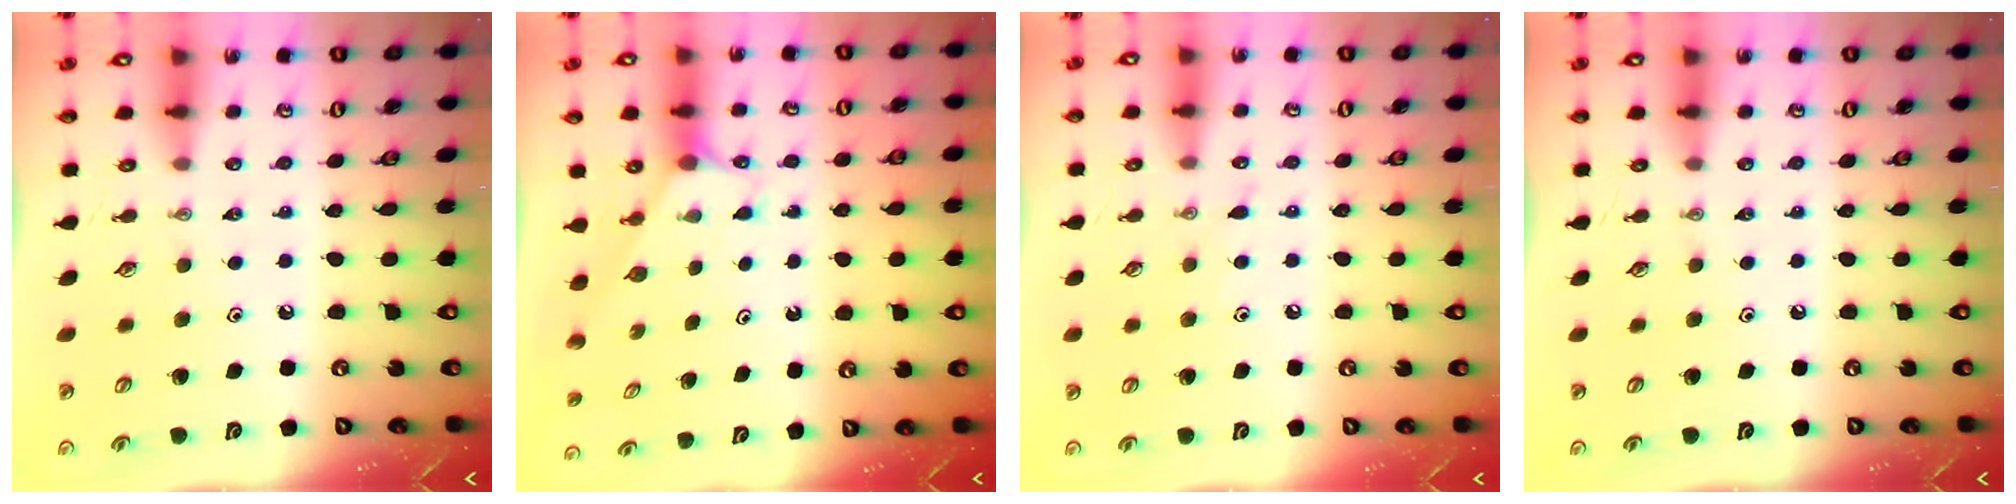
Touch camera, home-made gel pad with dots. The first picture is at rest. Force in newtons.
{"total": 2.3, "press": 2.3, "slide": 0.2}
{"total": 4.8, "press": 4.8, "slide": 0.7}
{"total": 0.0}